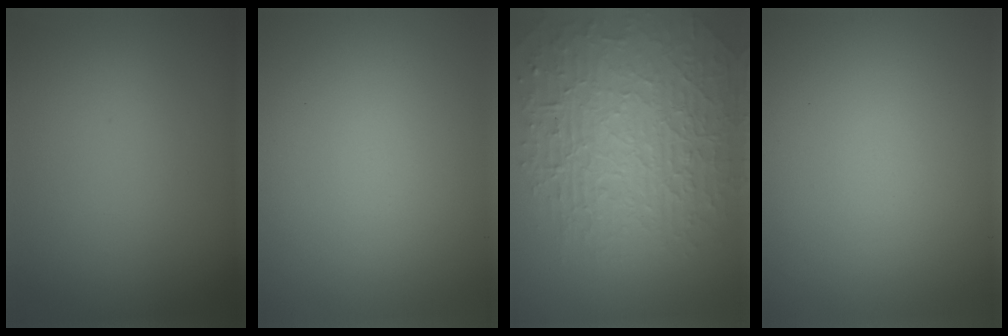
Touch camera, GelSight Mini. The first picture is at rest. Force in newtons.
{"total": 0.0}
{"total": 9.8, "press": 6.4, "slide": 7.4}
{"total": 0.0}